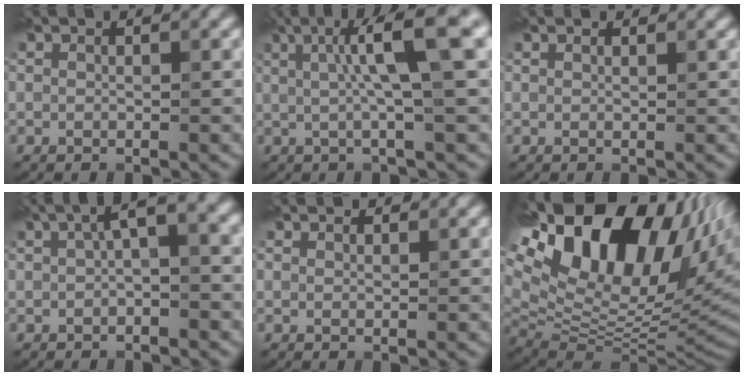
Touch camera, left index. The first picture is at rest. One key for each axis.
{"total": 7.9, "fx": 2.2, "fy": 1.2, "fz": 7.5, "tx": -0.104, "ty": 0.019, "tz": 0.029}
{"total": 0.8, "fx": 0.7, "fy": 0.1, "fz": -0.1, "tx": -0.002, "ty": -0.003, "tz": 0.006}
{"total": 3.6, "fx": 1.1, "fy": 0.9, "fz": 3.3, "tx": -0.051, "ty": 0.017, "tz": 0.009}
{"total": 1.3, "fx": 1.2, "fy": 0.3, "fz": -0.2, "tx": 0.000, "ty": -0.005, "tz": 0.012}
{"total": 20.4, "fx": 9.2, "fy": 10.7, "fz": 14.7, "tx": -0.264, "ty": 0.040, "tz": 0.169}